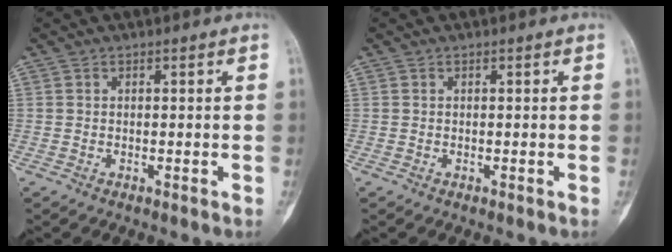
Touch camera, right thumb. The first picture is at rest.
{"total": 0.0}